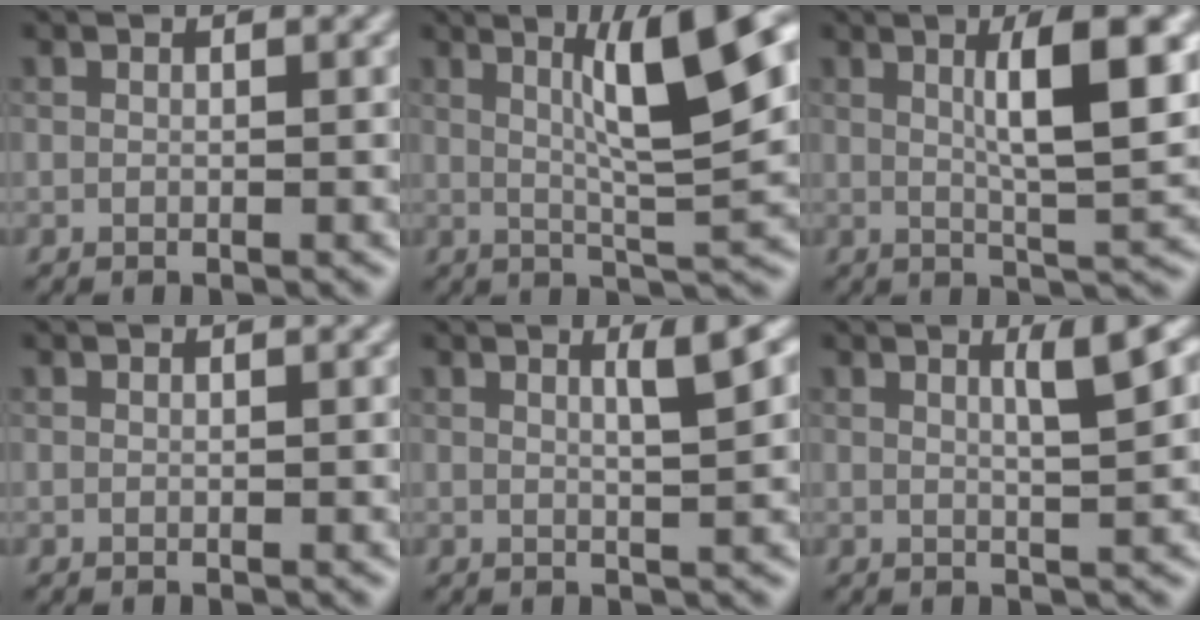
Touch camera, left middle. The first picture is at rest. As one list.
[{"total": 9.2, "force": [2.9, 1.5, 8.6], "torque": [-0.117, 0.012, 0.048]}, {"total": 7.2, "force": [1.8, 1.4, 6.8], "torque": [-0.093, 0.004, 0.029]}, {"total": 0.0}, {"total": 2.5, "force": [1.0, 0.4, 2.3], "torque": [-0.026, 0.006, 0.013]}, {"total": 2.8, "force": [1.1, 0.4, 2.6], "torque": [-0.031, 0.006, 0.016]}]